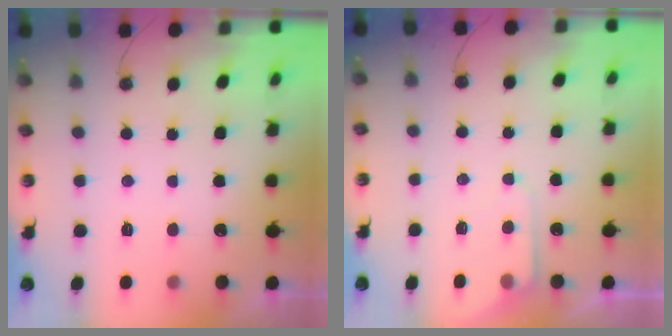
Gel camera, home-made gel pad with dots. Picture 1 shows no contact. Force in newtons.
{"total": 4.5, "press": 4.4, "slide": 0.6}